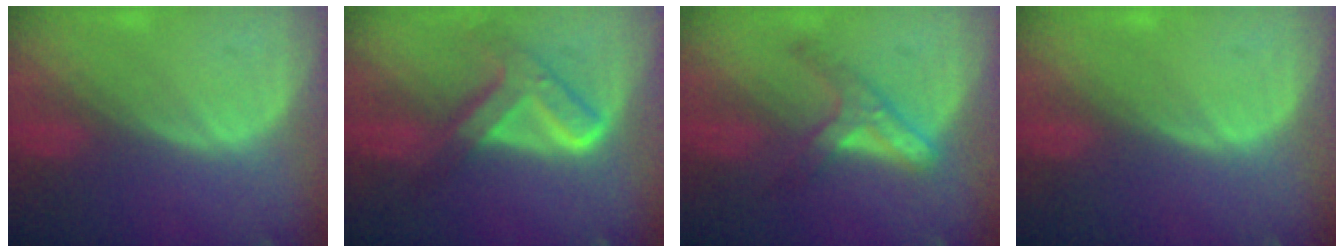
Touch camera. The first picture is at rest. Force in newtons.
{"total": 7.7, "press": 6.5, "slide": 4.2}
{"total": 5.2, "press": 5.2, "slide": 0.9}
{"total": 0.5, "press": 0.1, "slide": 0.5}